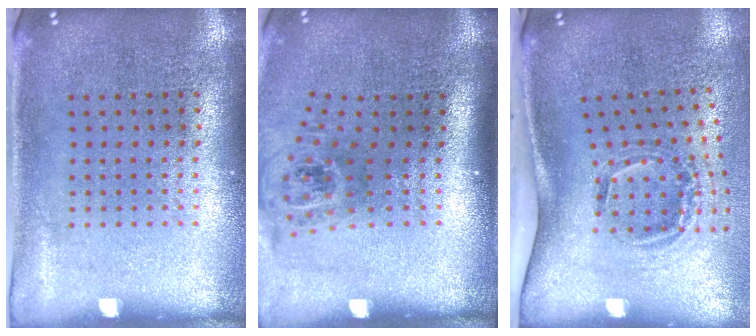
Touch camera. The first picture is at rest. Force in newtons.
{"total": 1.7, "press": 1.2, "slide": 1.2}
{"total": 2.1, "press": 1.2, "slide": 1.7}